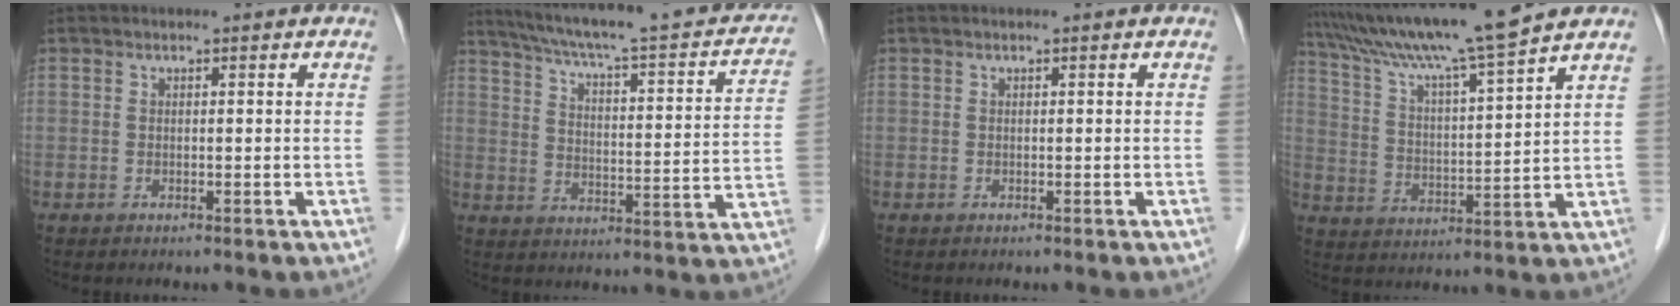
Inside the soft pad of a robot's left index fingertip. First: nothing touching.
{"total": 24.6, "force": [20.1, 4.0, 13.6], "torque": [-0.202, 0.007, 0.258]}
{"total": 0.0}
{"total": 14.2, "force": [12.3, -1.5, 7.1], "torque": [-0.130, 0.007, 0.208]}